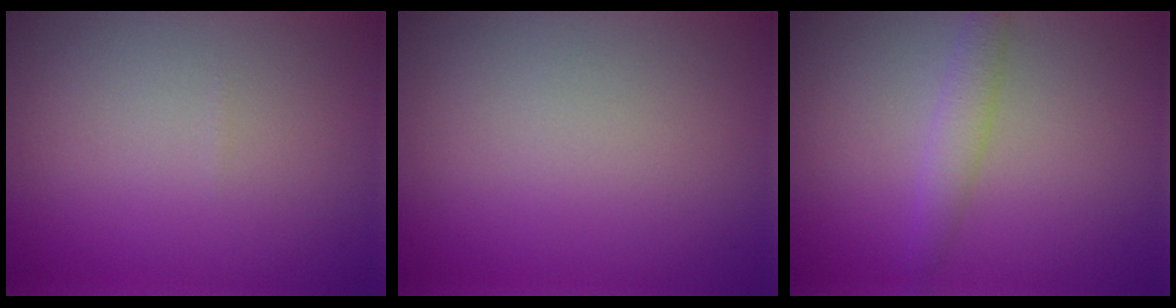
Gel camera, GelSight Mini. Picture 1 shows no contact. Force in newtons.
{"total": 0.0}
{"total": 2.0, "press": 2.0, "slide": 0.0}